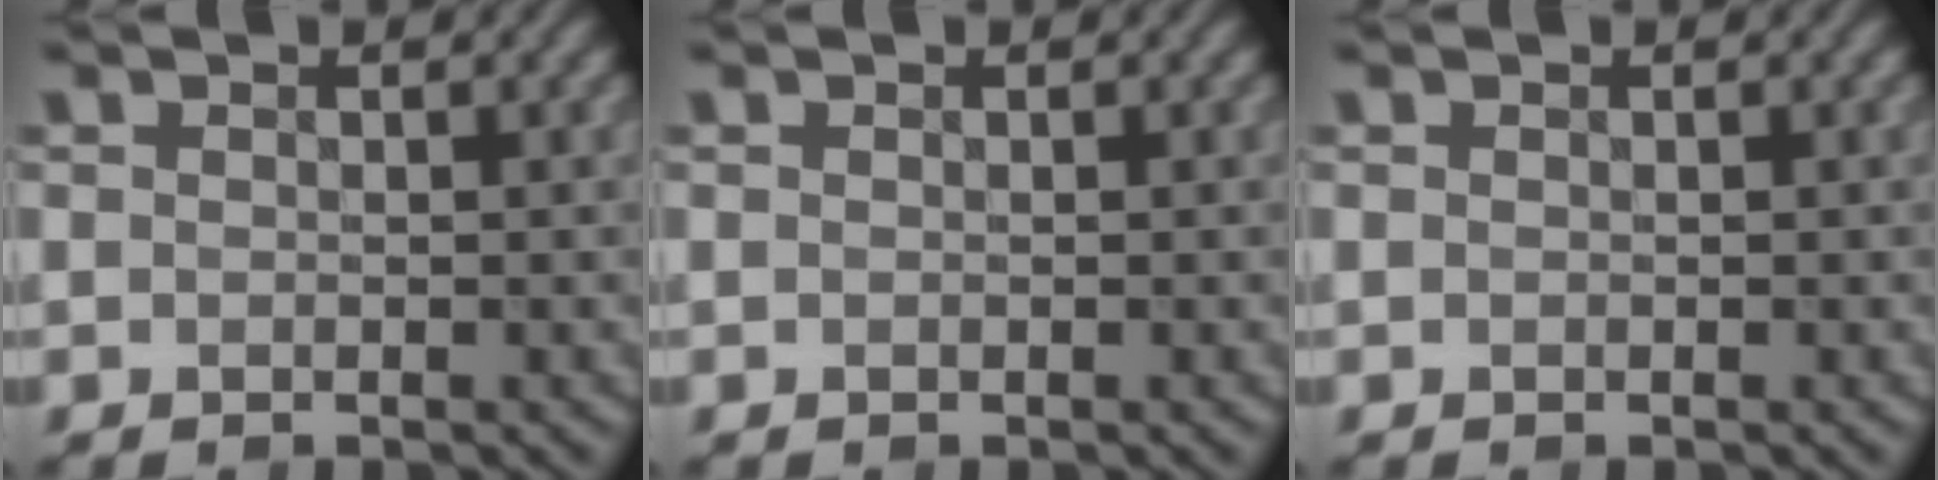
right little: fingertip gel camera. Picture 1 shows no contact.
{"total": 0.0}
{"total": 0.0}